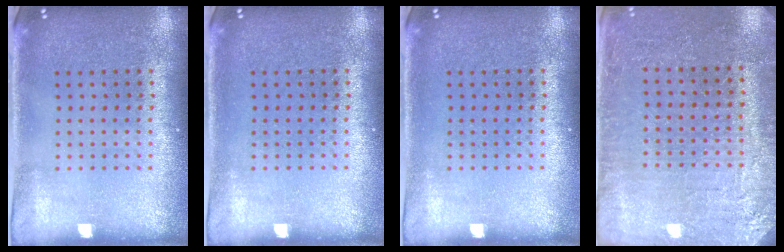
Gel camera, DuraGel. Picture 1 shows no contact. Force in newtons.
{"total": 0.0}
{"total": 0.0}
{"total": 3.0, "press": 3.0, "slide": 0.3}